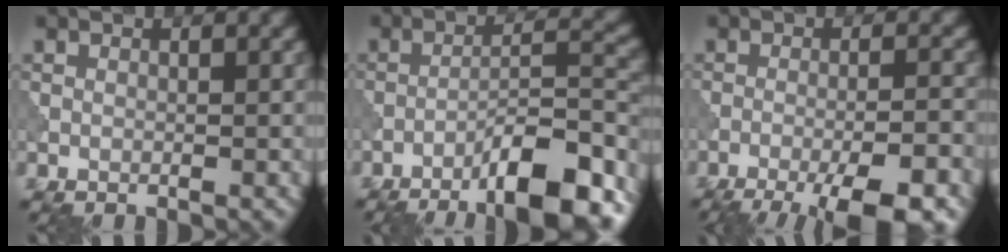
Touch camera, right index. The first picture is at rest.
{"total": 10.4, "force": [-7.0, 2.3, 7.4], "torque": [-0.105, 0.016, -0.115]}
{"total": 9.1, "force": [-6.2, 2.0, 6.3], "torque": [-0.096, -0.011, -0.085]}